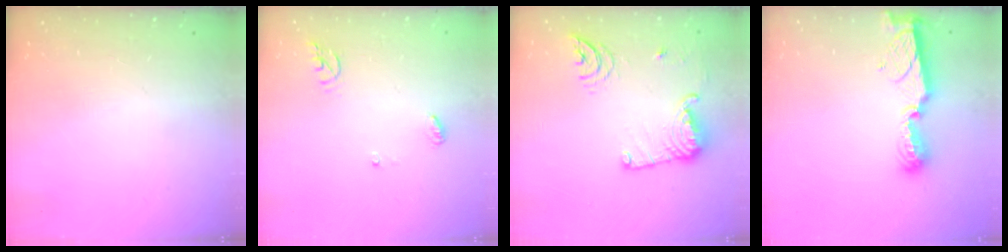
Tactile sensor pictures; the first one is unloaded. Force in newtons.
{"total": 5.3, "press": 5.3, "slide": 0.3}
{"total": 14.3, "press": 14.2, "slide": 1.4}
{"total": 8.9, "press": 8.9, "slide": 0.1}